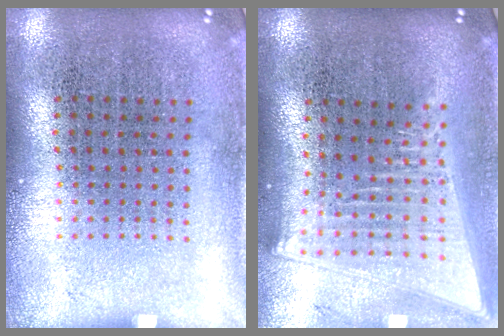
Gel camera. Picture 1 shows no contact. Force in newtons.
{"total": 2.0, "press": 1.7, "slide": 1.1}